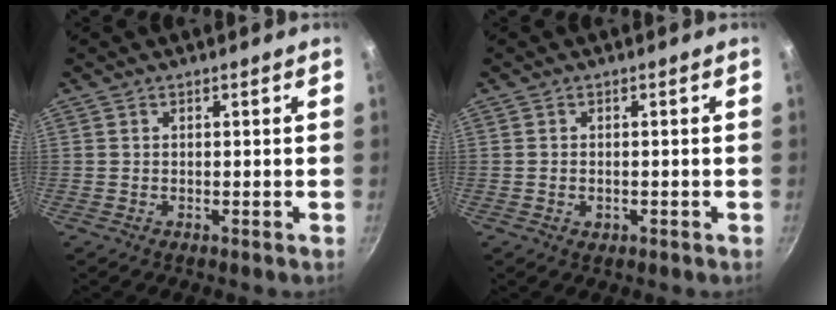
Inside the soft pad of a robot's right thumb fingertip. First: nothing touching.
{"total": 1.5, "force": [-0.4, 1.1, 0.9], "torque": [-0.010, 0.003, -0.004]}